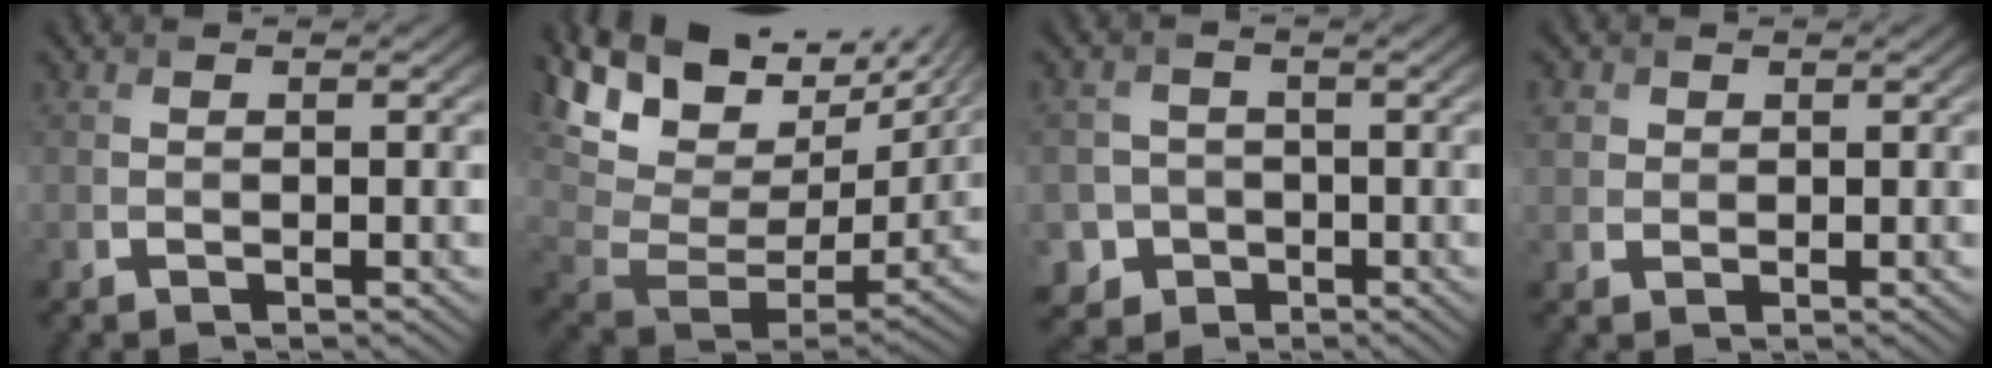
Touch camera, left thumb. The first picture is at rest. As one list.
[{"total": 18.1, "force": [10.3, 8.7, 12.1], "torque": [-0.237, 0.013, 0.187]}, {"total": 5.5, "force": [-2.2, 5.0, 0.9], "torque": [-0.027, -0.012, -0.059]}, {"total": 2.2, "force": [0.8, 1.9, 0.7], "torque": [-0.021, -0.002, 0.015]}]